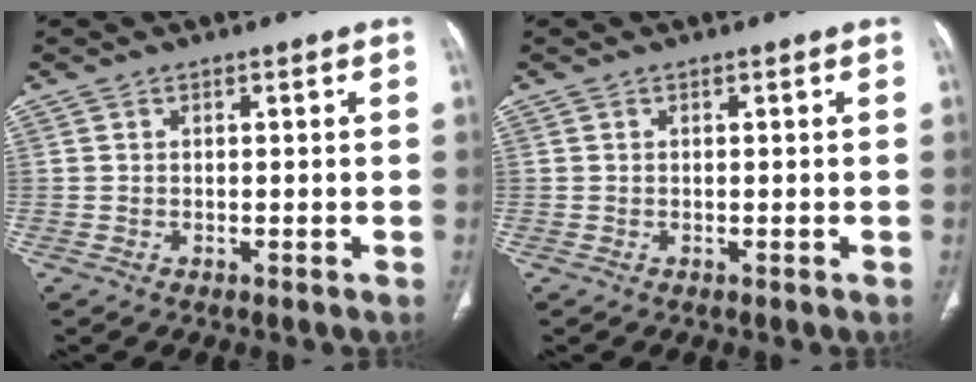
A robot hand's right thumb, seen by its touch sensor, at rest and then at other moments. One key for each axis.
{"total": 0.0}